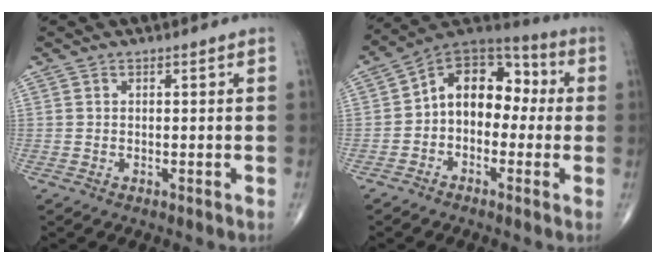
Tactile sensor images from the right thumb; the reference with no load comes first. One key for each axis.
{"total": 13.1, "fx": -0.2, "fy": 9.1, "fz": 9.4, "tx": -0.101, "ty": 0.050, "tz": -0.023}